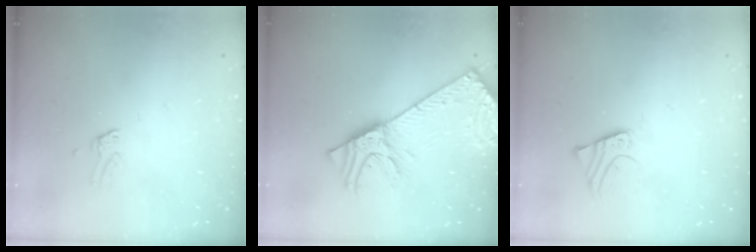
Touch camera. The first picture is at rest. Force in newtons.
{"total": 14.4, "press": 14.1, "slide": 3.0}
{"total": 2.2, "press": 2.2, "slide": 0.1}